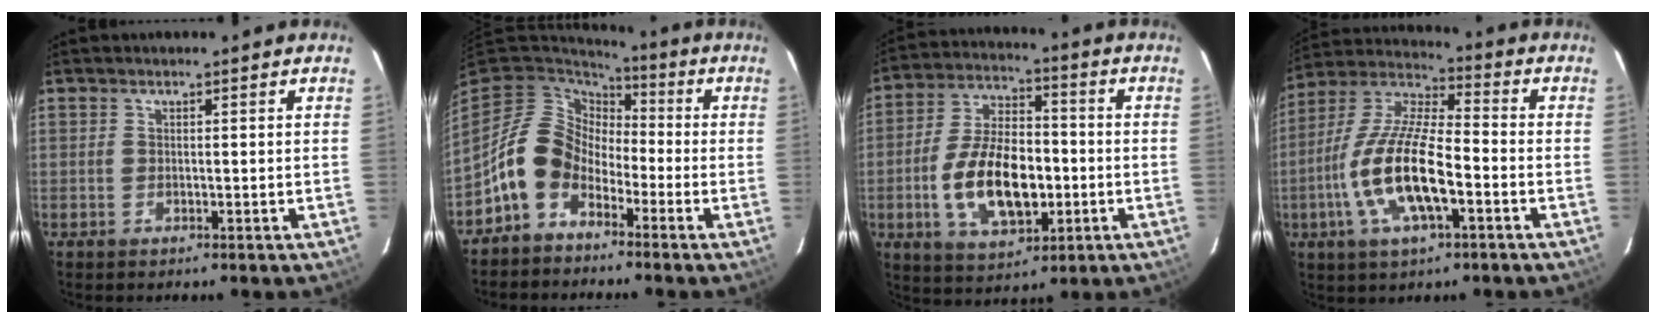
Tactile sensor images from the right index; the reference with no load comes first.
{"total": 10.5, "force": [-5.1, 7.8, 4.8], "torque": [-0.099, 0.029, -0.109]}
{"total": 15.7, "force": [-3.5, 8.3, 12.9], "torque": [-0.257, 0.006, -0.049]}
{"total": 16.0, "force": [-5.1, 5.3, 14.3], "torque": [-0.294, -0.008, -0.101]}